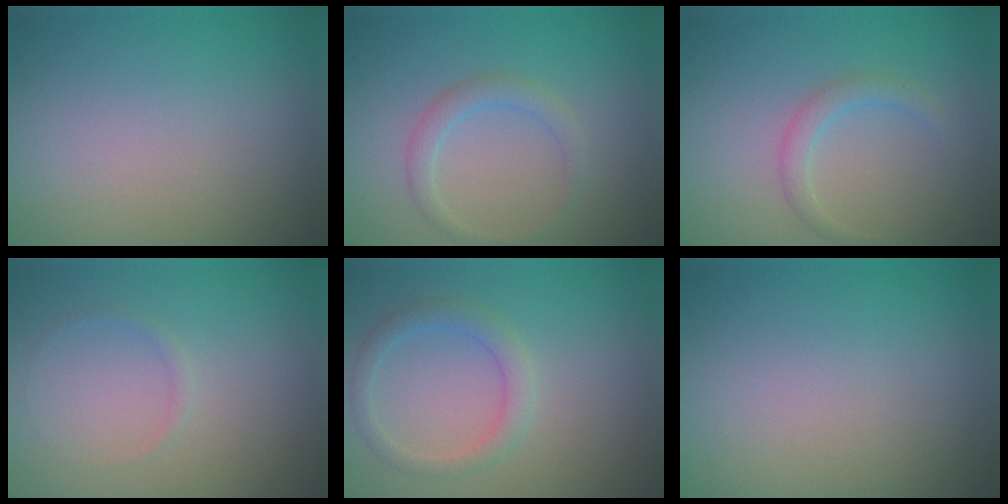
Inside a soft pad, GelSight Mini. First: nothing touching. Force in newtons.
{"total": 1.8, "press": 1.8, "slide": 0.0}
{"total": 1.7, "press": 1.7, "slide": 0.1}
{"total": 0.6, "press": 0.6, "slide": 0.1}
{"total": 2.1, "press": 2.1, "slide": 0.2}
{"total": 0.0}